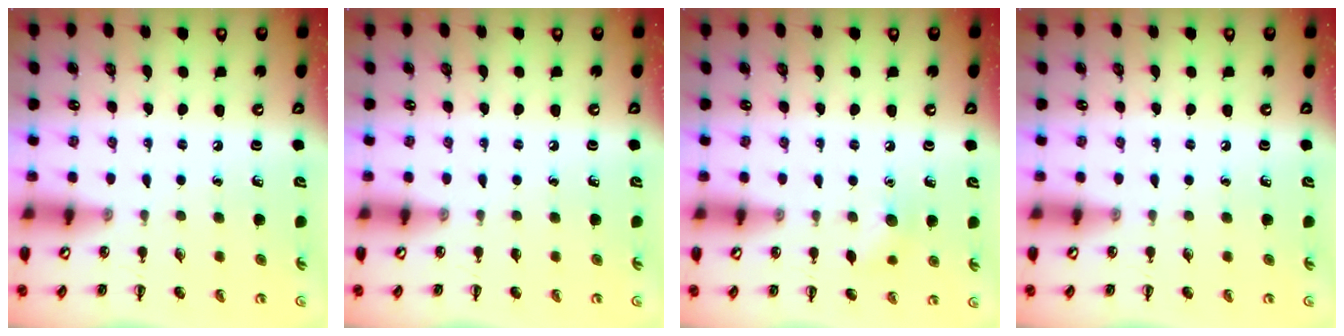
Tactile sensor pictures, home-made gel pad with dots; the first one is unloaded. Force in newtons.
{"total": 0.0}
{"total": 7.4, "press": 7.1, "slide": 1.8}
{"total": 0.0}